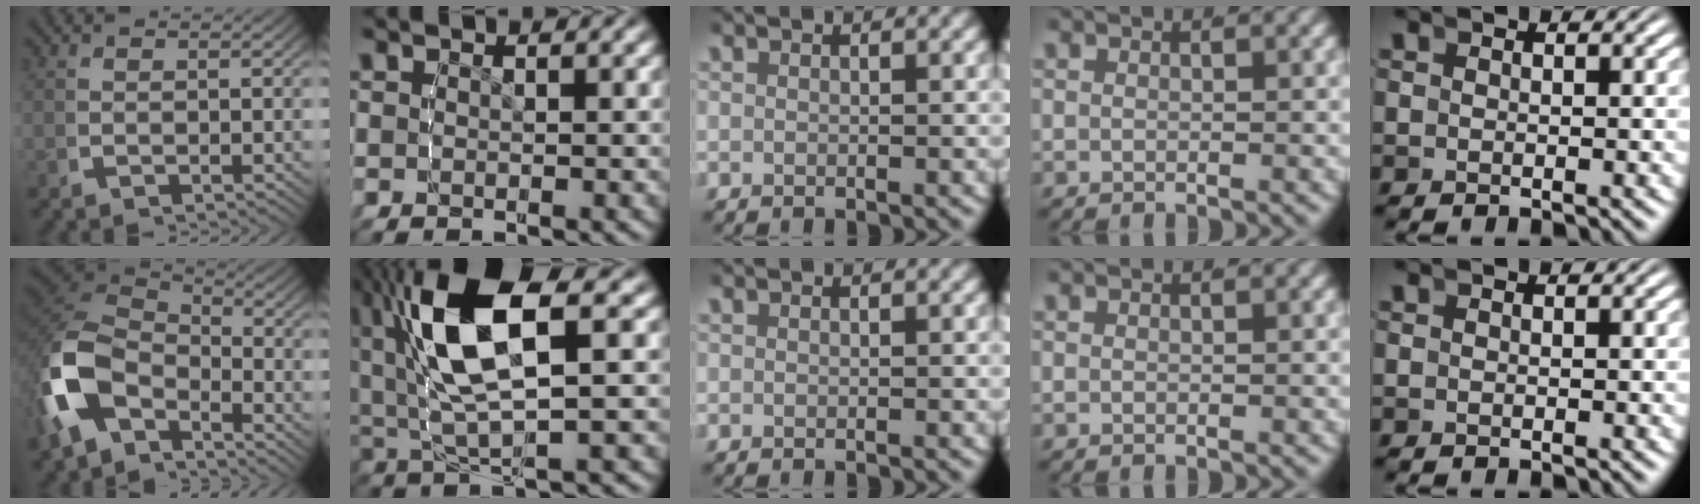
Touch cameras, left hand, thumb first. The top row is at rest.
{"thumb": {"total": 10.9, "force": [-1.3, 7.5, 7.8], "torque": [-0.192, -0.018, -0.021]}, "index": {"total": 10.2, "force": [2.0, 4.4, 8.9], "torque": [-0.195, -0.005, 0.043]}}